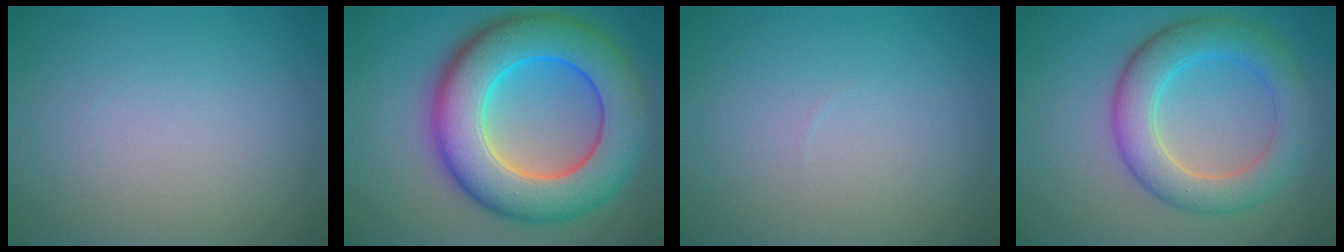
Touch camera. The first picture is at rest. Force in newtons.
{"total": 12.7, "press": 12.7, "slide": 0.2}
{"total": 0.0}
{"total": 6.2, "press": 6.1, "slide": 0.4}